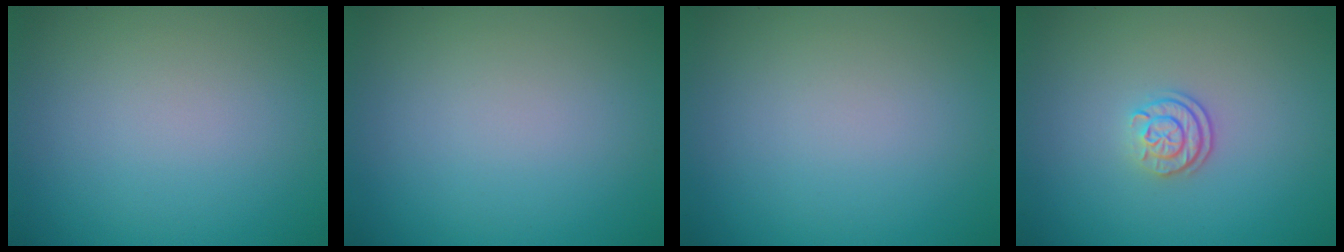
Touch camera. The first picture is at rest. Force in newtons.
{"total": 0.0}
{"total": 0.0}
{"total": 2.3, "press": 1.7, "slide": 1.5}